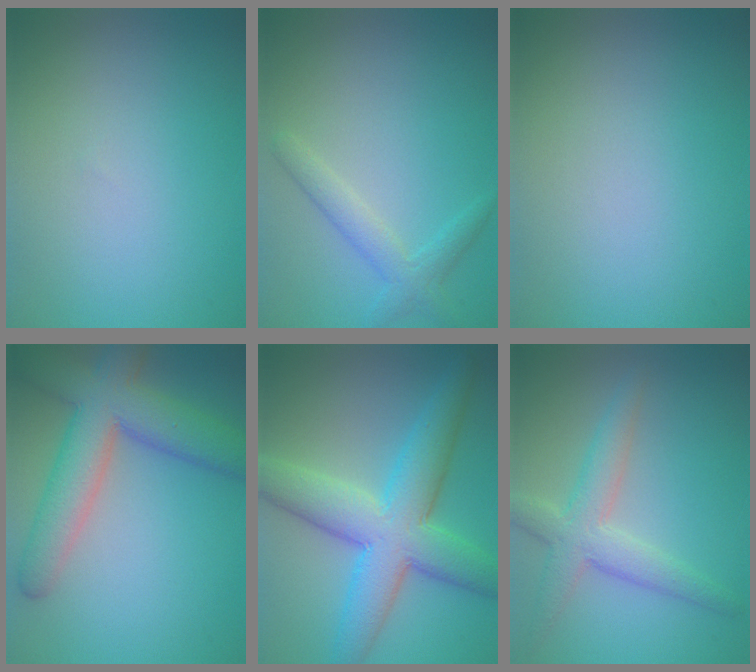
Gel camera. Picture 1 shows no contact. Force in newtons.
{"total": 2.4, "press": 2.4, "slide": 0.2}
{"total": 0.0}
{"total": 8.3, "press": 8.3, "slide": 0.5}
{"total": 8.4, "press": 8.4, "slide": 0.2}
{"total": 4.0, "press": 4.0, "slide": 0.2}